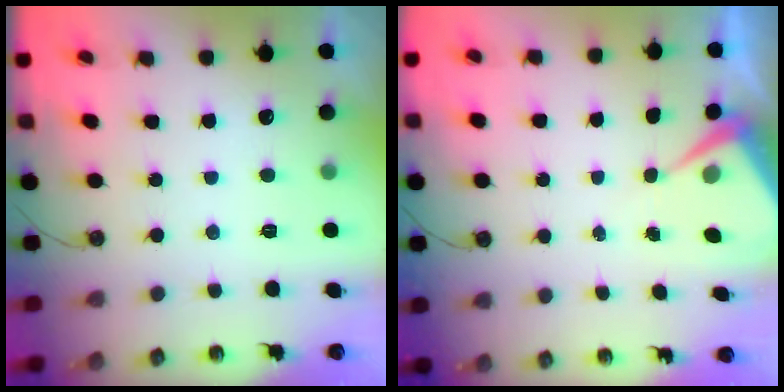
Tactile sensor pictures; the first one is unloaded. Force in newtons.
{"total": 5.8, "press": 5.7, "slide": 0.7}